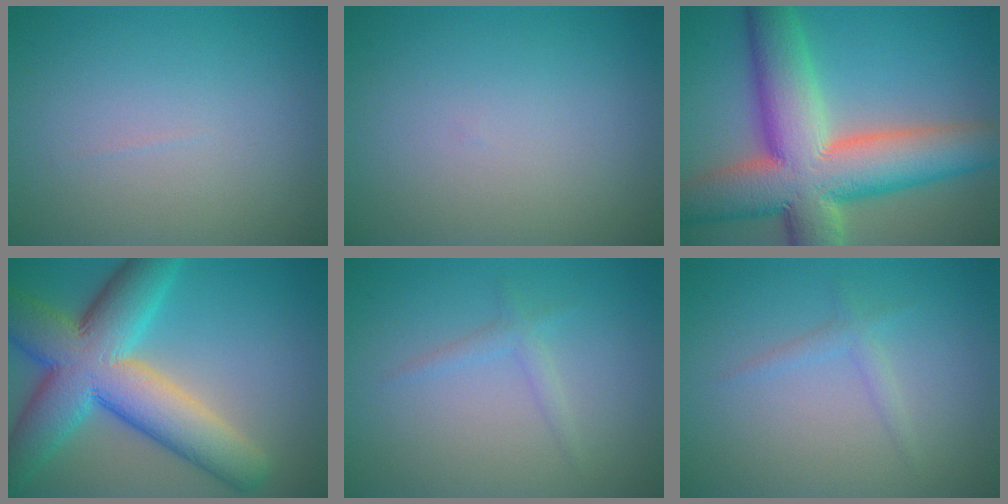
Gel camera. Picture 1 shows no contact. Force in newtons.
{"total": 0.0}
{"total": 14.2, "press": 14.2, "slide": 1.2}
{"total": 12.0, "press": 11.9, "slide": 0.6}
{"total": 1.3, "press": 1.3, "slide": 0.1}
{"total": 1.3, "press": 1.3, "slide": 0.1}